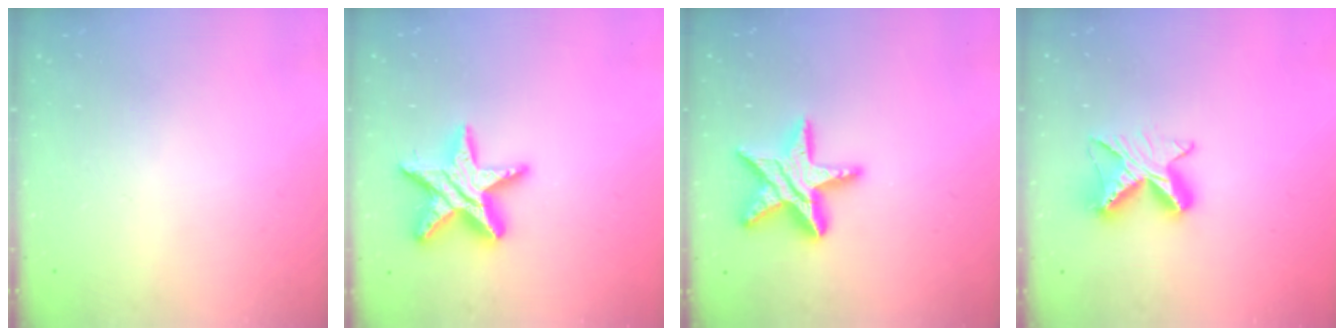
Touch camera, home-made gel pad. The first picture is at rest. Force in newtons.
{"total": 15.3, "press": 15.2, "slide": 1.5}
{"total": 15.5, "press": 15.5, "slide": 0.7}
{"total": 9.8, "press": 9.8, "slide": 1.1}